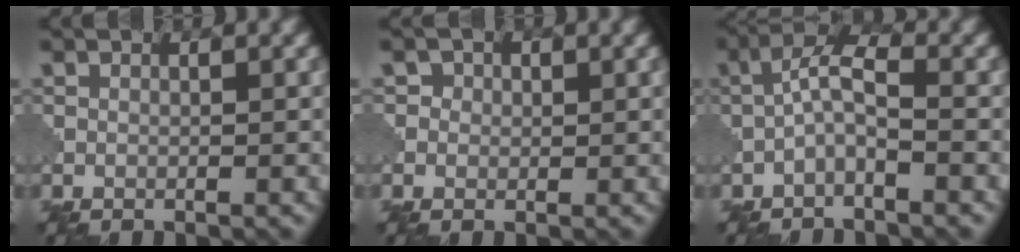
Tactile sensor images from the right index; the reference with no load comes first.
{"total": 1.5, "force": [0.4, 1.4, 0.3], "torque": [-0.003, -0.002, 0.000]}
{"total": 2.8, "force": [-1.0, 0.7, 2.5], "torque": [-0.052, 0.012, -0.028]}